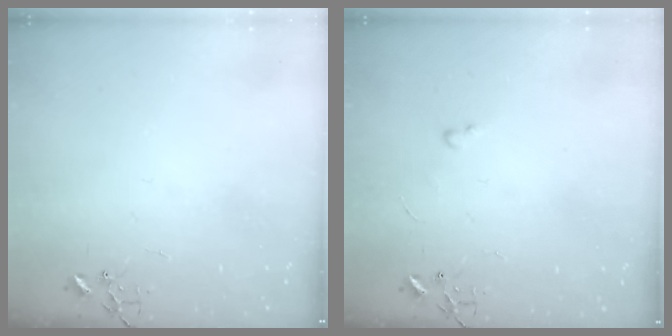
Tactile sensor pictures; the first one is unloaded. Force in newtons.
{"total": 2.4, "press": 2.3, "slide": 0.4}